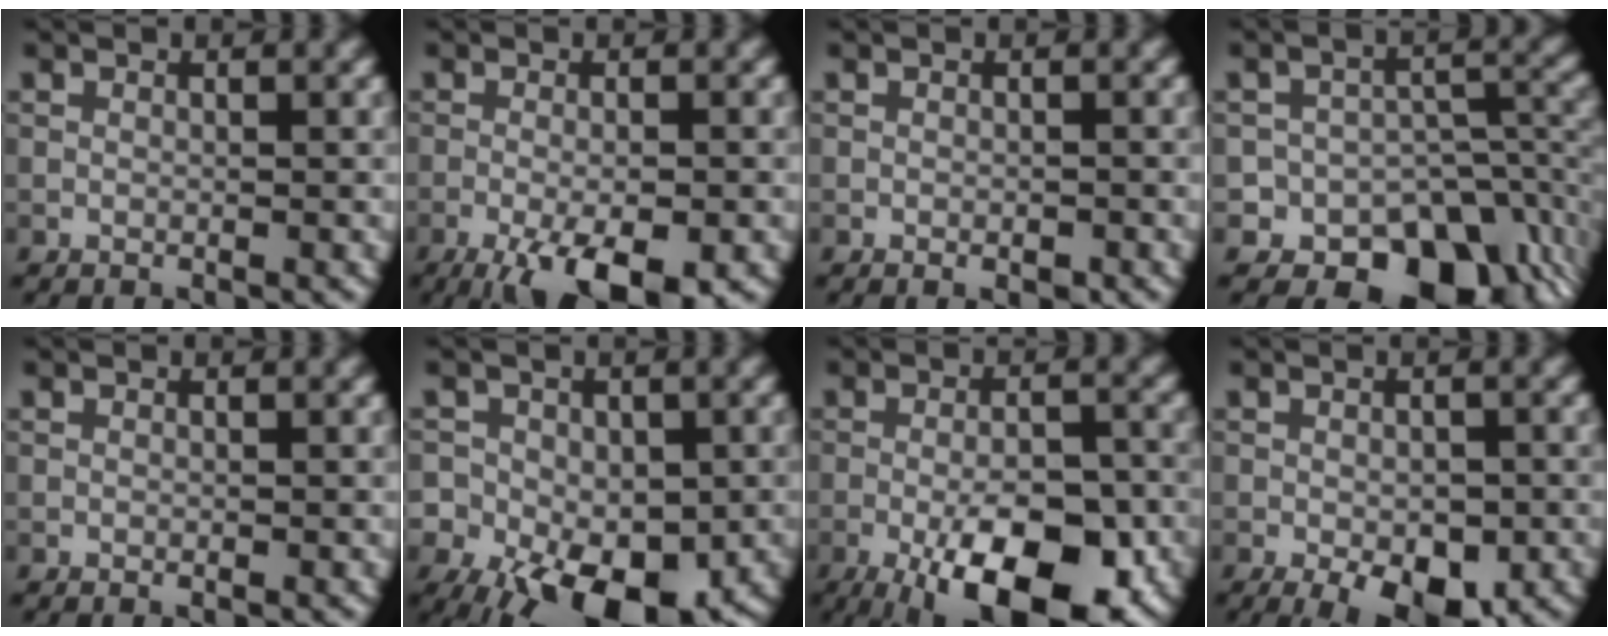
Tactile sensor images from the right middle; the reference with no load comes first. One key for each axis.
{"total": 7.2, "fx": -3.9, "fy": 2.2, "fz": 5.6, "tx": -0.091, "ty": -0.011, "tz": -0.058}
{"total": 0.8, "fx": -0.4, "fy": 0.3, "fz": 0.6, "tx": -0.007, "ty": 0.000, "tz": -0.003}
{"total": 11.1, "fx": -7.1, "fy": 7.0, "fz": 4.7, "tx": -0.047, "ty": 0.006, "tz": -0.102}
{"total": 0.0}
{"total": 13.3, "fx": -5.9, "fy": 9.2, "fz": 7.6, "tx": -0.108, "ty": -0.031, "tz": -0.096}
{"total": 11.5, "fx": -5.0, "fy": 4.4, "fz": 9.4, "tx": -0.140, "ty": -0.006, "tz": -0.080}
{"total": 5.4, "fx": -2.3, "fy": 2.3, "fz": 4.3, "tx": -0.057, "ty": -0.006, "tz": -0.030}